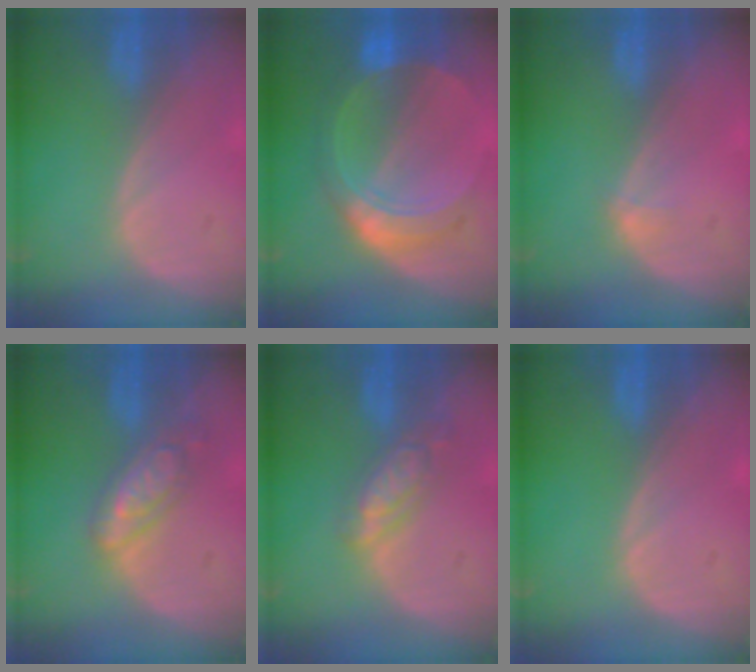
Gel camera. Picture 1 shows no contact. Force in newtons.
{"total": 8.5, "press": 8.5, "slide": 0.6}
{"total": 1.1, "press": 0.8, "slide": 0.7}
{"total": 6.0, "press": 5.9, "slide": 0.4}
{"total": 5.5, "press": 5.0, "slide": 2.4}
{"total": 0.0}